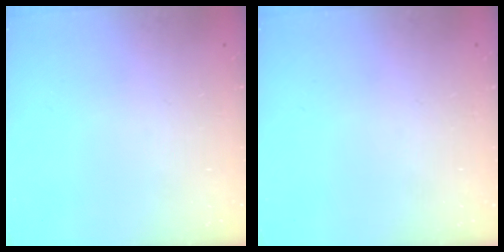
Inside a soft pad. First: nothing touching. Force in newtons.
{"total": 0.0}